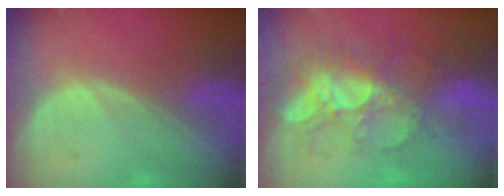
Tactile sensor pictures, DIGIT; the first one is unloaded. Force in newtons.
{"total": 8.3, "press": 8.0, "slide": 2.5}